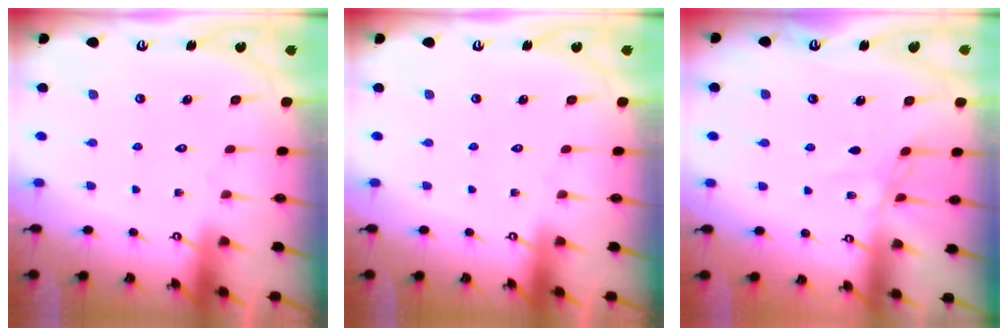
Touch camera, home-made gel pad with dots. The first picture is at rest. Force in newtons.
{"total": 0.0}
{"total": 4.0, "press": 3.9, "slide": 0.5}